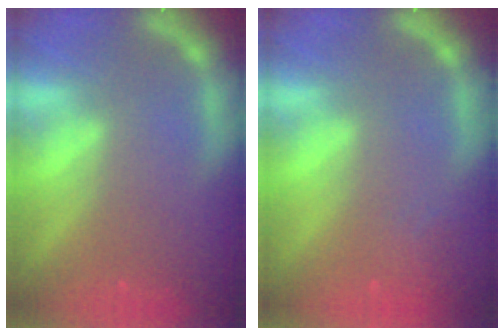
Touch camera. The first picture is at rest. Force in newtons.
{"total": 1.4}